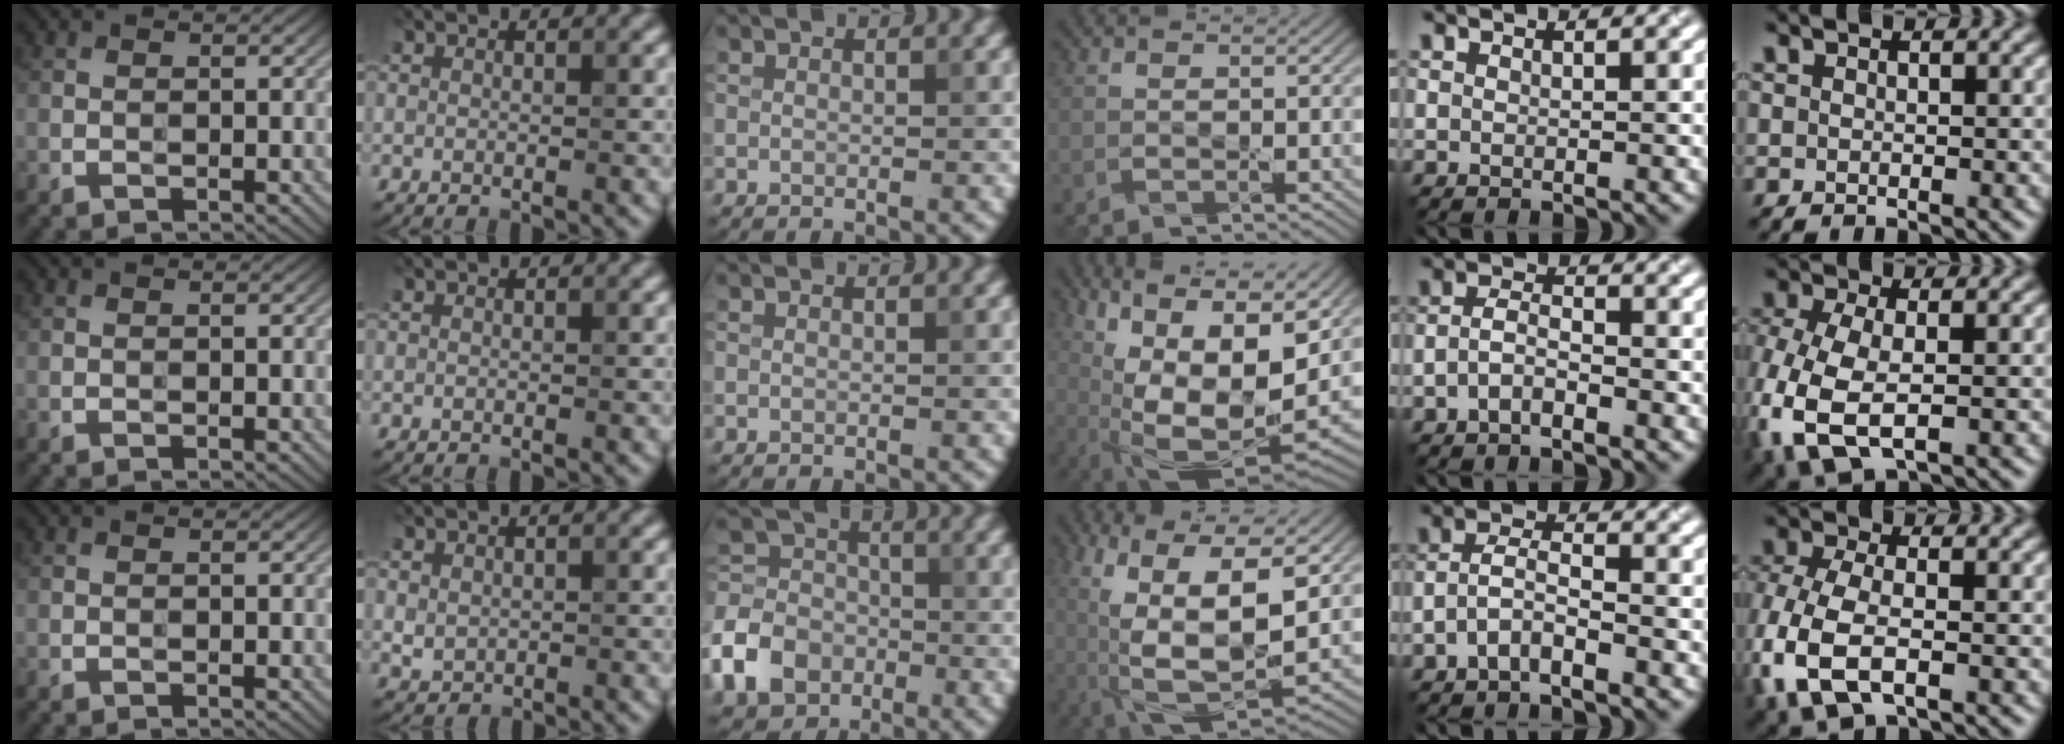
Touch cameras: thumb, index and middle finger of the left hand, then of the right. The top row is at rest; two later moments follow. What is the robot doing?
{"motion": "wipe", "object": "plastic plate"}